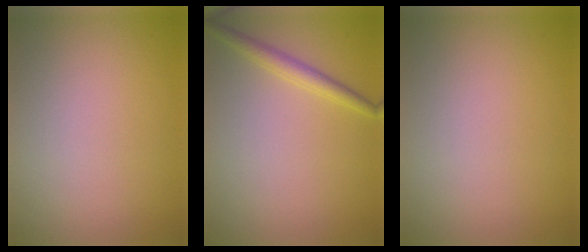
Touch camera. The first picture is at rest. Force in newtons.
{"total": 2.0, "press": 2.0, "slide": 0.1}
{"total": 0.0}